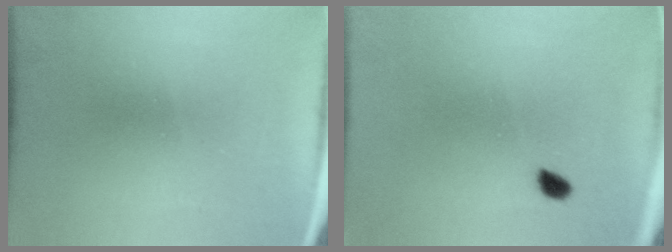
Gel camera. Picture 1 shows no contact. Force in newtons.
{"total": 1.7}